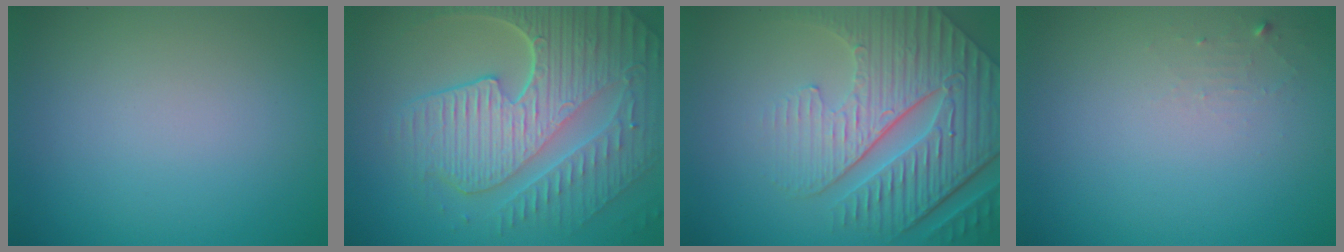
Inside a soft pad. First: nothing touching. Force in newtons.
{"total": 9.9, "press": 6.5, "slide": 7.4}
{"total": 7.6, "press": 6.0, "slide": 4.7}
{"total": 1.0, "press": 1.0, "slide": 0.1}